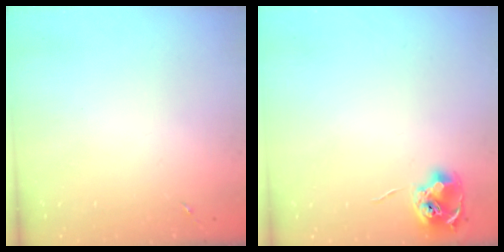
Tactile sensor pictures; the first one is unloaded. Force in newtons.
{"total": 8.4, "press": 8.4, "slide": 0.4}